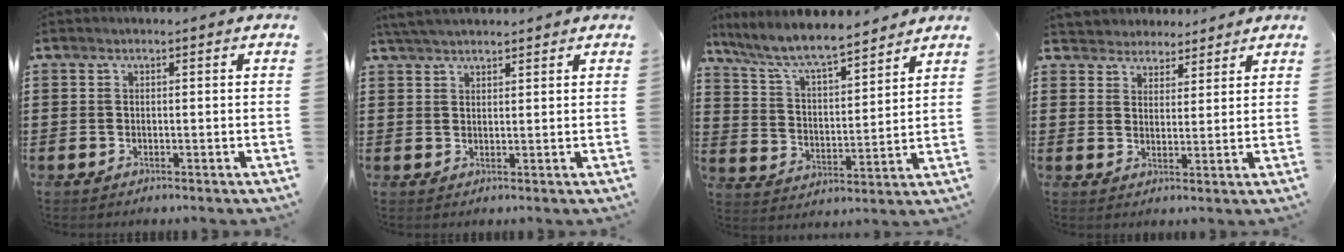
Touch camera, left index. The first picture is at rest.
{"total": 3.7, "force": [3.4, 0.6, 1.3], "torque": [-0.035, -0.001, 0.066]}
{"total": 7.8, "force": [7.1, 1.0, 3.2], "torque": [-0.091, -0.038, 0.121]}
{"total": 3.6, "force": [3.2, 1.5, -0.6], "torque": [-0.006, -0.005, 0.059]}